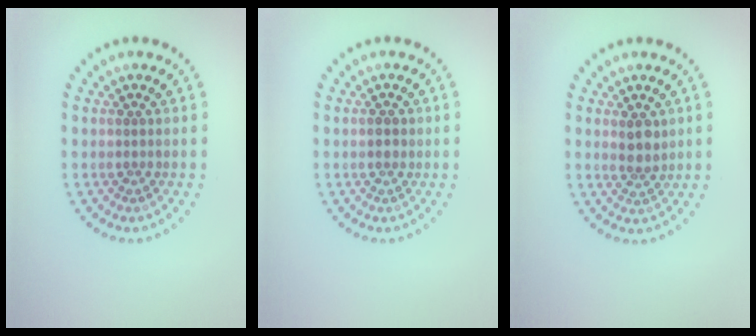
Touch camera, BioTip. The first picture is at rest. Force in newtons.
{"total": 1.1, "press": 1.1, "slide": 0.2}
{"total": 2.1, "press": 1.8, "slide": 1.0}